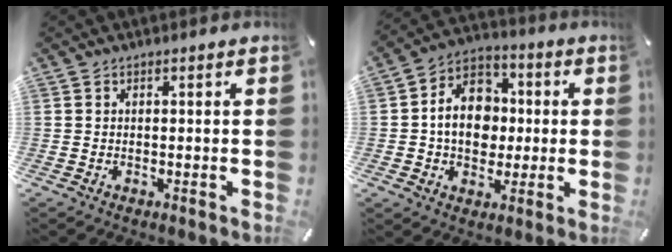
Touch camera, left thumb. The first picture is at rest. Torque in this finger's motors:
{"motor_torque": [1.38, 1.76, 0.57, -0.24, 0.34]}